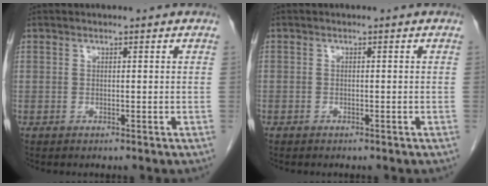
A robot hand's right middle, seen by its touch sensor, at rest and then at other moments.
{"total": 0.5, "force": [-0.4, 0.3, 0.1], "torque": [-0.007, 0.002, -0.008]}